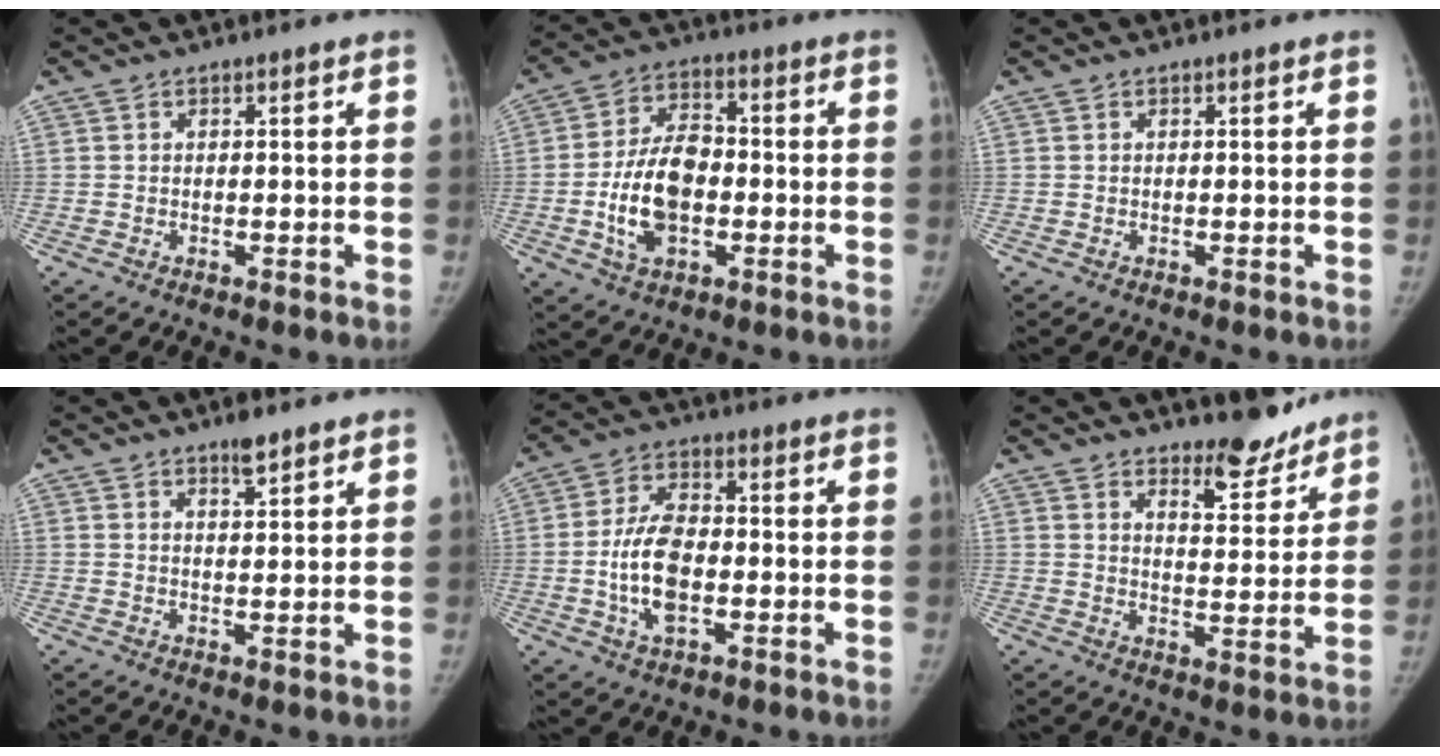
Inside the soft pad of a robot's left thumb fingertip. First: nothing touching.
{"total": 12.6, "force": [-2.5, 7.8, 9.6], "torque": [-0.159, 0.019, -0.046]}
{"total": 0.0}
{"total": 3.5, "force": [2.7, 0.9, 2.1], "torque": [-0.021, -0.018, 0.042]}
{"total": 10.4, "force": [-1.8, 5.7, 8.5], "torque": [-0.151, 0.014, -0.035]}
{"total": 8.4, "force": [7.3, 2.7, 3.3], "torque": [-0.014, -0.062, 0.112]}